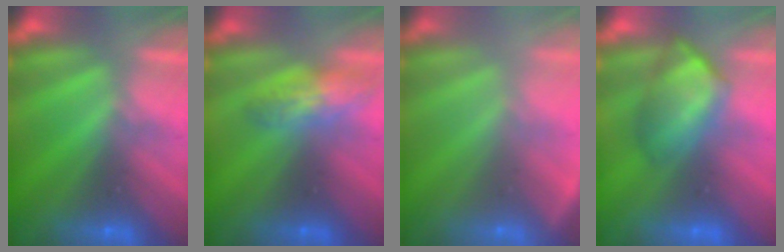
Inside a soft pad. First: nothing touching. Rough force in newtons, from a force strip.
{"total": 2.6}
{"total": 2.4}
{"total": 4.4}